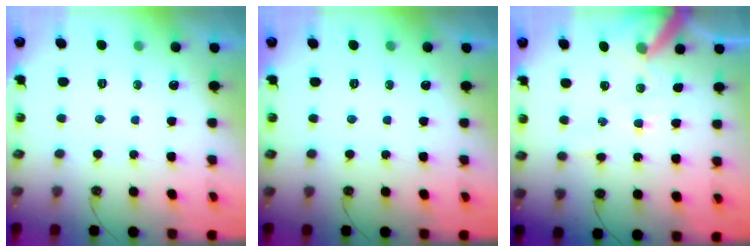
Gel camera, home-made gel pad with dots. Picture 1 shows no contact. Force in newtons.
{"total": 0.0}
{"total": 11.8, "press": 11.7, "slide": 1.6}